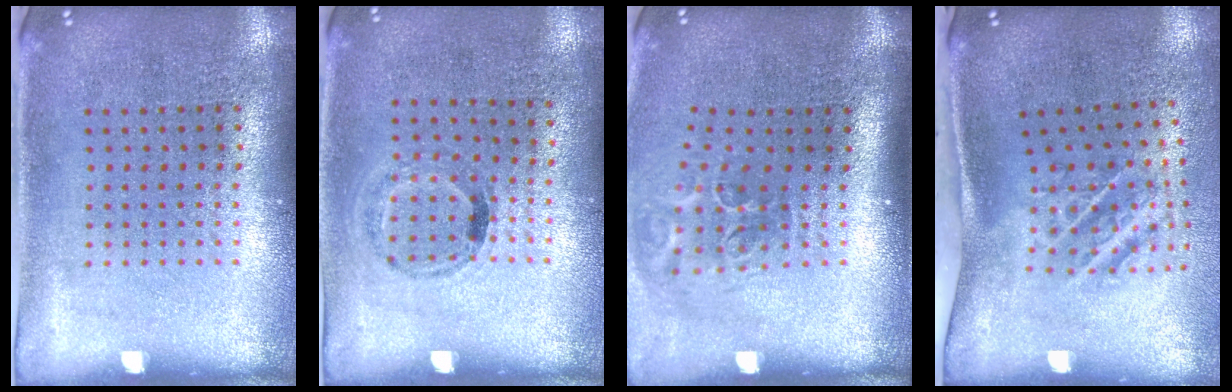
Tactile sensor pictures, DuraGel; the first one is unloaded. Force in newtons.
{"total": 1.1, "press": 0.7, "slide": 0.8}
{"total": 2.0, "press": 1.2, "slide": 1.6}
{"total": 2.1, "press": 1.3, "slide": 1.6}